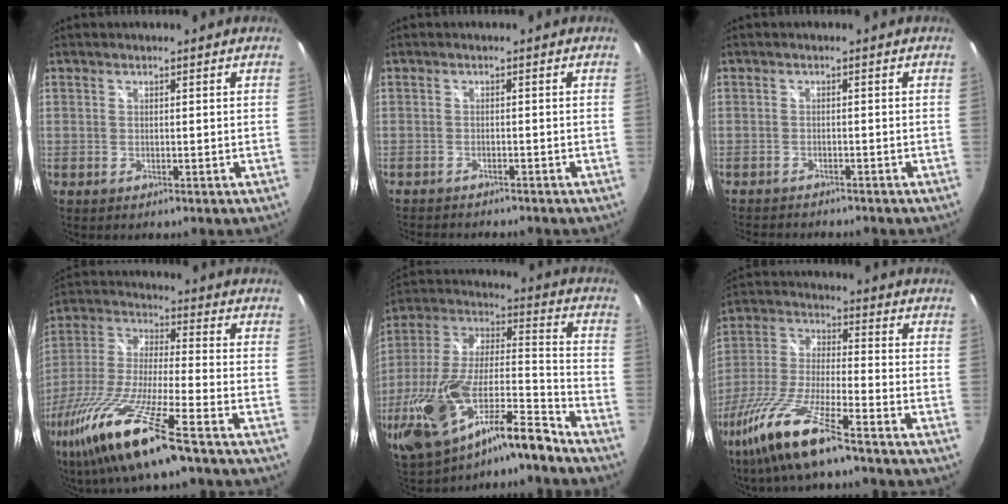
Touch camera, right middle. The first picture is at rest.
{"total": 4.8, "force": [-4.5, 0.4, 1.5], "torque": [-0.040, -0.016, -0.072]}
{"total": 5.5, "force": [-5.2, 0.6, 1.7], "torque": [-0.045, -0.016, -0.082]}
{"total": 19.7, "force": [-11.8, 1.4, 15.8], "torque": [-0.328, -0.045, -0.227]}
{"total": 22.9, "force": [-15.2, 5.9, 16.0], "torque": [-0.309, -0.026, -0.270]}
{"total": 16.8, "force": [-10.4, 1.1, 13.2], "torque": [-0.284, -0.035, -0.205]}